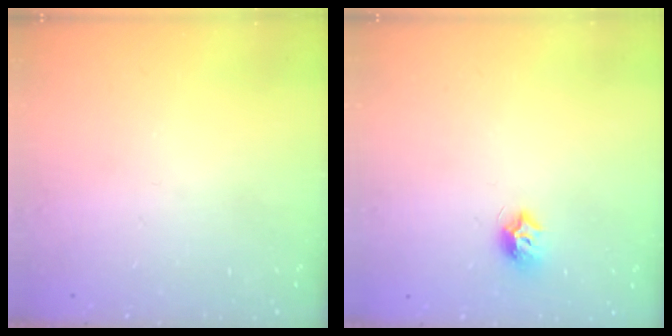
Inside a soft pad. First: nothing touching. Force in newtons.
{"total": 8.2, "press": 8.2, "slide": 0.7}